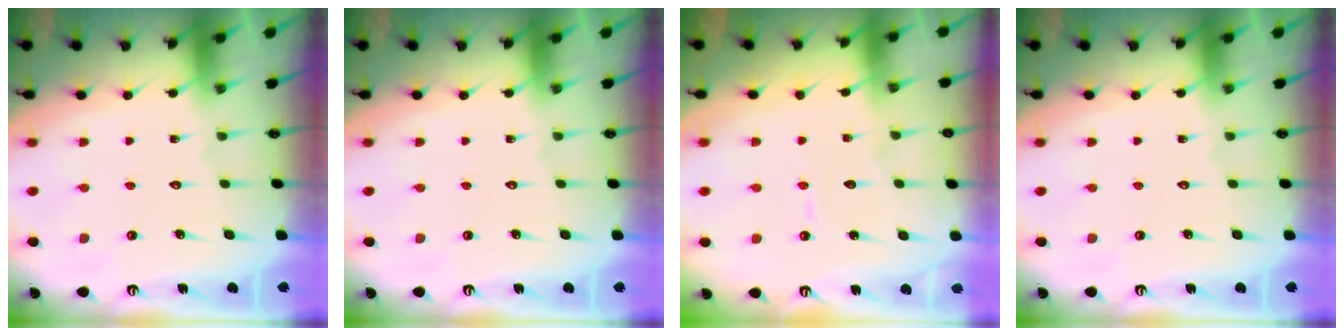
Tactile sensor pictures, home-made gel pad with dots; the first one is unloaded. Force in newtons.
{"total": 0.0}
{"total": 3.6, "press": 3.6, "slide": 0.3}
{"total": 0.0}